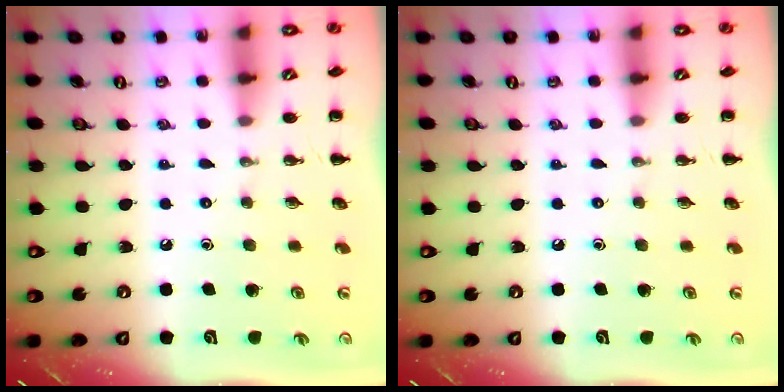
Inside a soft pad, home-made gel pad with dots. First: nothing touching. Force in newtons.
{"total": 0.0}